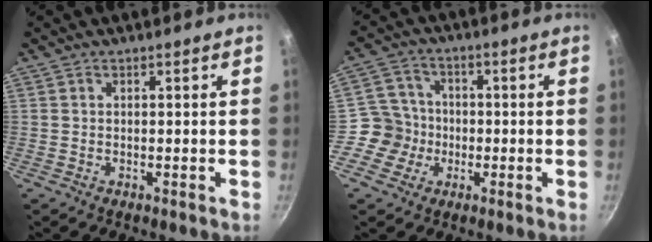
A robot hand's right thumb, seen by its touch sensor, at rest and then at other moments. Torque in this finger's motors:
{"motor_torque": [0.18, -0.19, -0.13, -0.12, 0.01]}